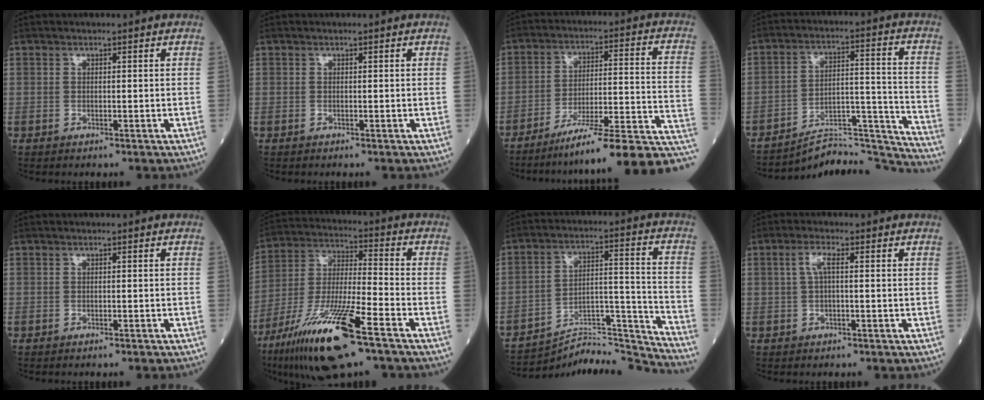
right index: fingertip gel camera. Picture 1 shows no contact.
{"total": 0.0}
{"total": 19.0, "force": [-14.6, 0.3, 12.2], "torque": [-0.110, 0.026, -0.218]}
{"total": 15.5, "force": [-15.5, -0.1, 0.6], "torque": [0.008, 0.062, -0.230]}
{"total": 1.4, "force": [-1.2, 0.1, 0.6], "torque": [-0.010, -0.001, -0.014]}
{"total": 18.4, "force": [-11.0, 1.7, 14.6], "torque": [-0.300, -0.045, -0.200]}
{"total": 15.2, "force": [-15.1, -1.7, -0.2], "torque": [0.012, 0.054, -0.241]}
{"total": 2.6, "force": [0.4, 0.4, 2.5], "torque": [-0.055, 0.009, 0.011]}